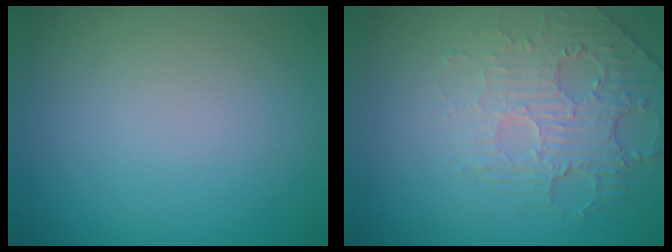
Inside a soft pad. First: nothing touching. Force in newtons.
{"total": 2.5, "press": 1.9, "slide": 1.6}